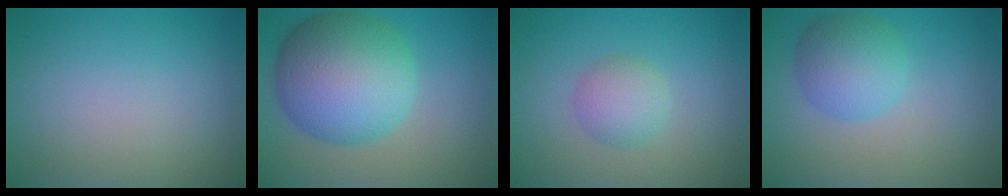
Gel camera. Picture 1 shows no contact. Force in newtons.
{"total": 11.4, "press": 11.4, "slide": 0.3}
{"total": 2.7, "press": 2.7, "slide": 0.1}
{"total": 4.6, "press": 4.6, "slide": 0.2}